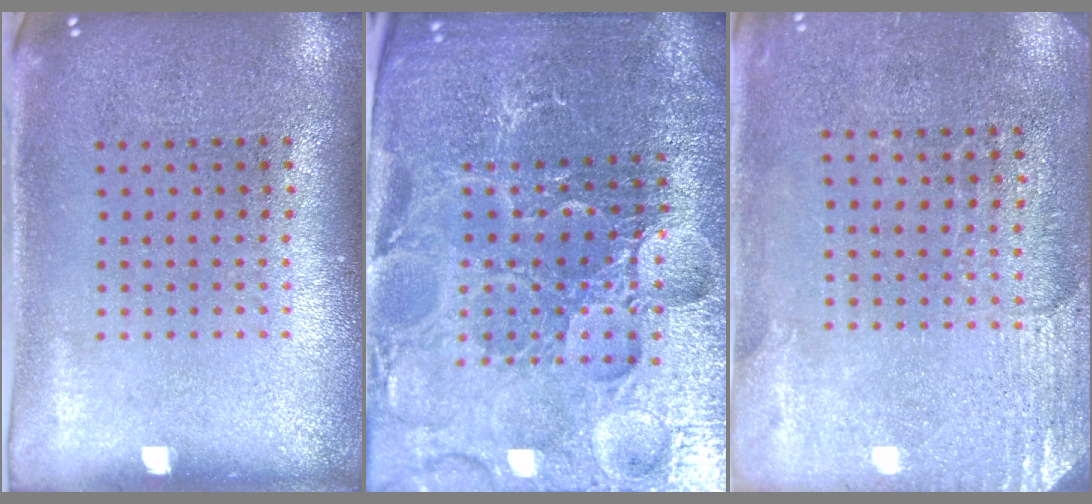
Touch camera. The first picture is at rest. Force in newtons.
{"total": 5.3, "press": 5.0, "slide": 1.6}
{"total": 2.7, "press": 2.4, "slide": 1.2}